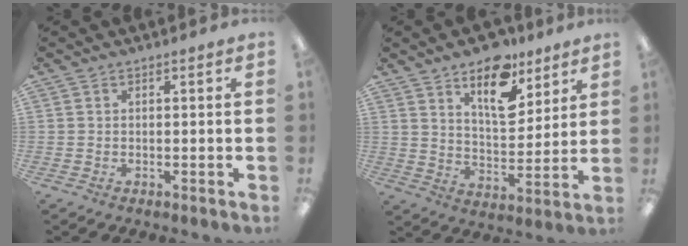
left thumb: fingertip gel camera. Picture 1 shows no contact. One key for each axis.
{"total": 15.2, "fx": 10.1, "fy": 7.5, "fz": 8.5, "tx": -0.114, "ty": -0.059, "tz": 0.174}